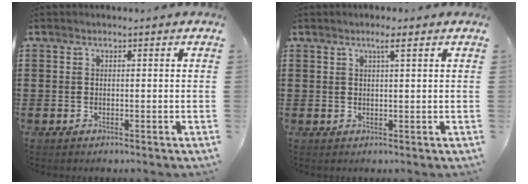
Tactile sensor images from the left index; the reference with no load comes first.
{"total": 2.1, "force": [1.1, 0.1, 1.8], "torque": [-0.037, 0.001, 0.019]}